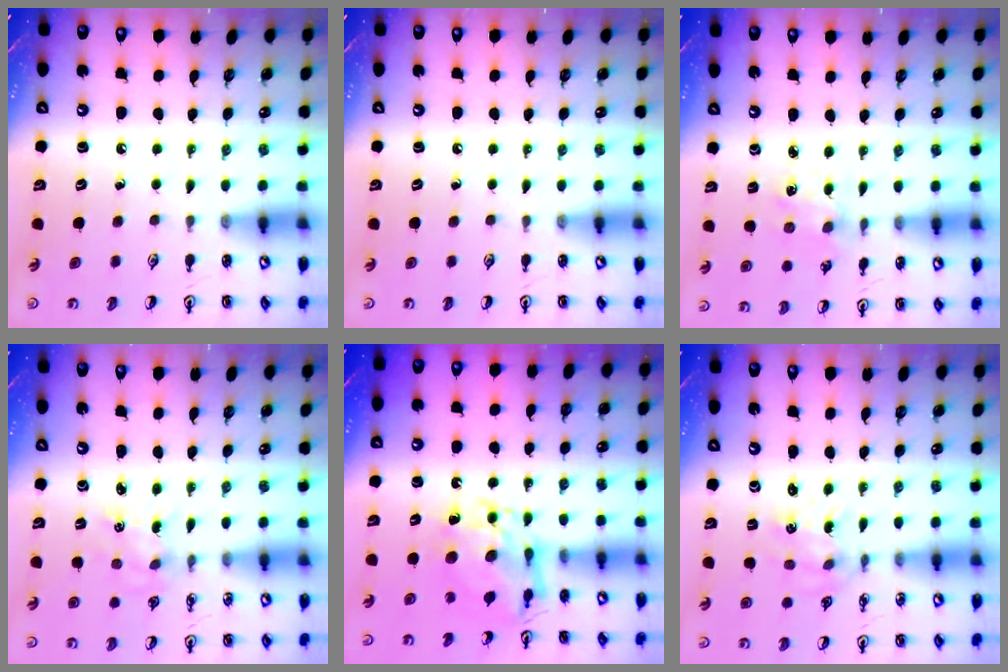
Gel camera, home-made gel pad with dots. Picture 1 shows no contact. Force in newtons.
{"total": 0.0}
{"total": 1.0, "press": 1.0, "slide": 0.2}
{"total": 2.2, "press": 2.2, "slide": 0.3}
{"total": 12.0, "press": 12.0, "slide": 1.0}
{"total": 0.9, "press": 0.8, "slide": 0.2}